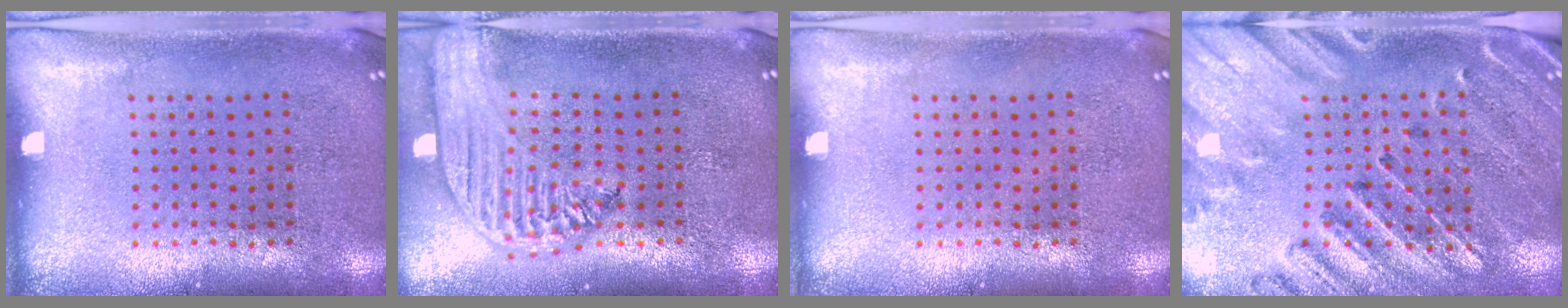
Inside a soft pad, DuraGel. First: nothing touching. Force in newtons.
{"total": 2.8, "press": 2.2, "slide": 1.6}
{"total": 0.0}
{"total": 2.8, "press": 2.6, "slide": 0.9}